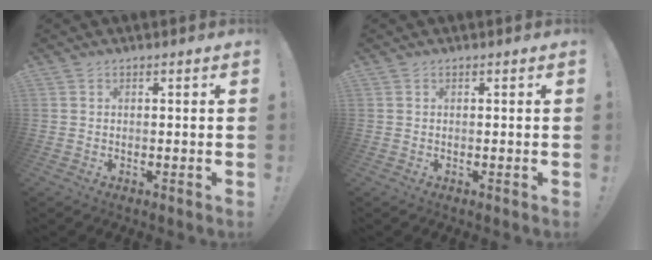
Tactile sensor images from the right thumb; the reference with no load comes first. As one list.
[{"total": 0.0}]